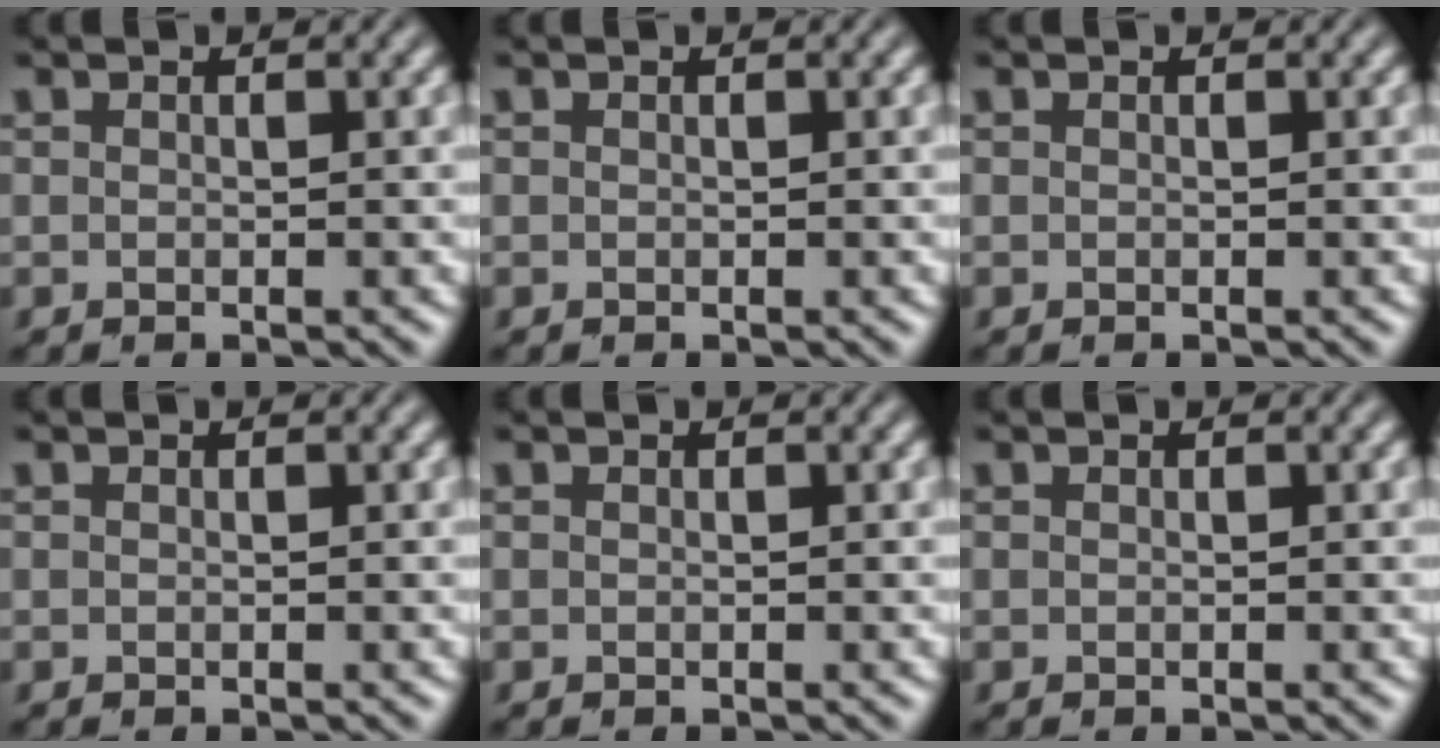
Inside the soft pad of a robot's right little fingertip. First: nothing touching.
{"total": 0.0}
{"total": 0.0}
{"total": 0.0}
{"total": 0.0}
{"total": 0.0}